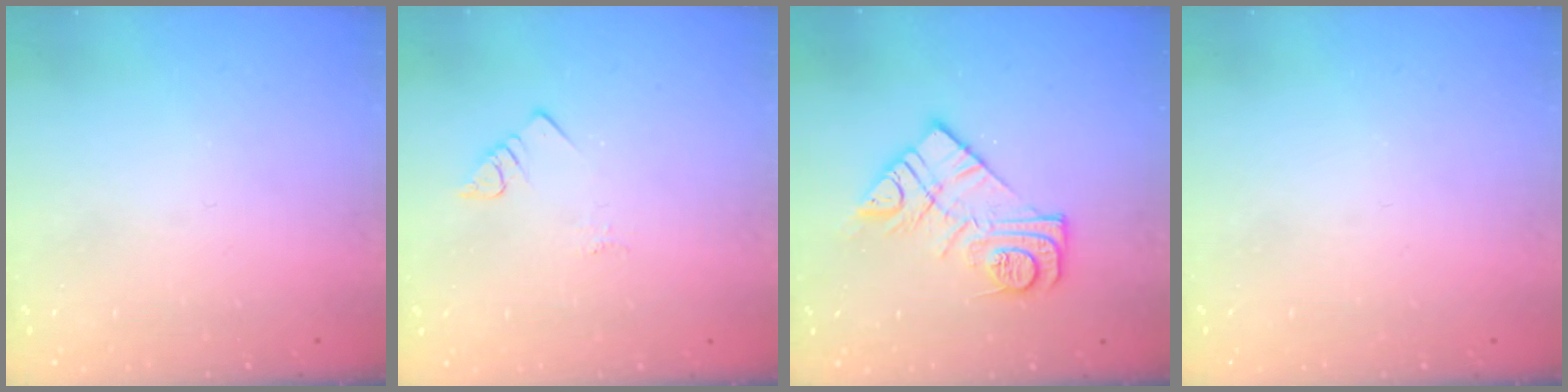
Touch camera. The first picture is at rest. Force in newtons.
{"total": 2.8, "press": 2.8, "slide": 0.4}
{"total": 13.2, "press": 13.2, "slide": 0.9}
{"total": 0.0}